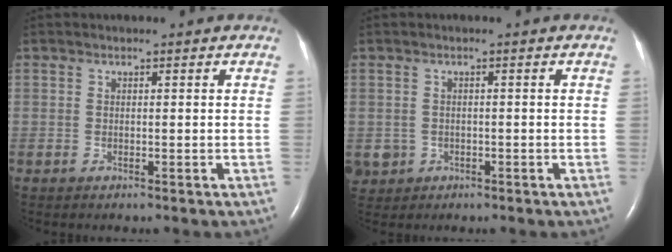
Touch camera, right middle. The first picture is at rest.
{"total": 3.1, "force": [-1.0, 3.0, 0.4], "torque": [-0.010, 0.004, -0.012]}